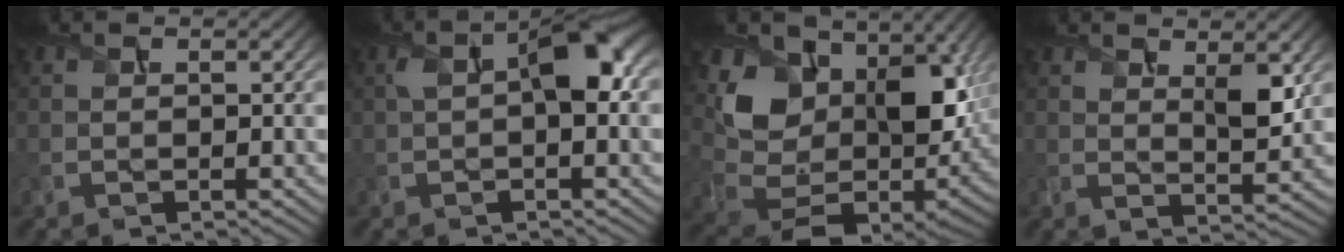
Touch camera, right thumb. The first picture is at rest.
{"total": 6.8, "force": [0.6, 3.2, 6.0], "torque": [-0.109, 0.009, 0.008]}
{"total": 15.0, "force": [3.8, 10.3, 10.2], "torque": [-0.190, -0.011, 0.084]}
{"total": 4.6, "force": [2.2, 1.8, 3.7], "torque": [-0.065, -0.010, 0.041]}